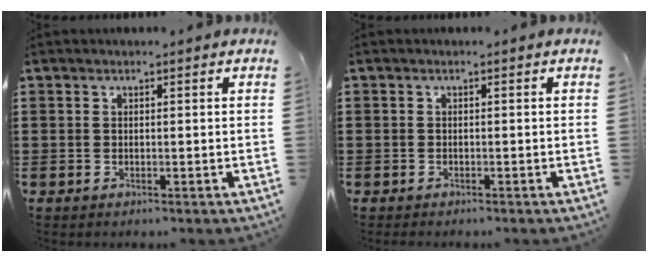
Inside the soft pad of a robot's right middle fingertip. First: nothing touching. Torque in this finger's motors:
{"motor_torque": [-0.12, 0.02, -0.28, -0.21]}